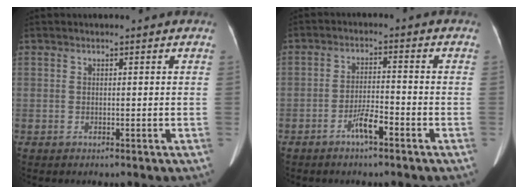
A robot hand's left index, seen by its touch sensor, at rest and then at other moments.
{"total": 4.0, "force": [-2.7, 0.4, 2.8], "torque": [-0.056, -0.002, -0.049]}